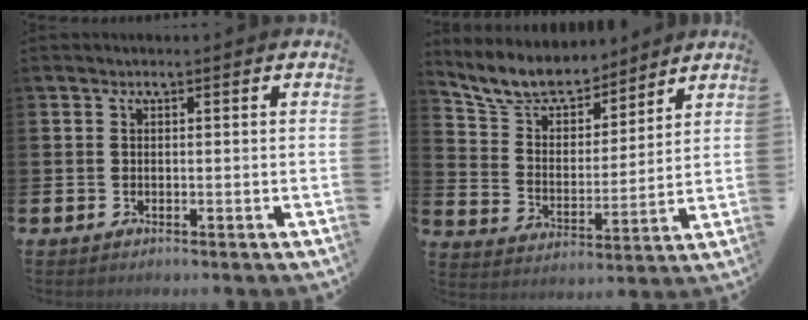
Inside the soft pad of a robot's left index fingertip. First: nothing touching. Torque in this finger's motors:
{"motor_torque": [0.43, -0.15, 0.17, 0.05]}